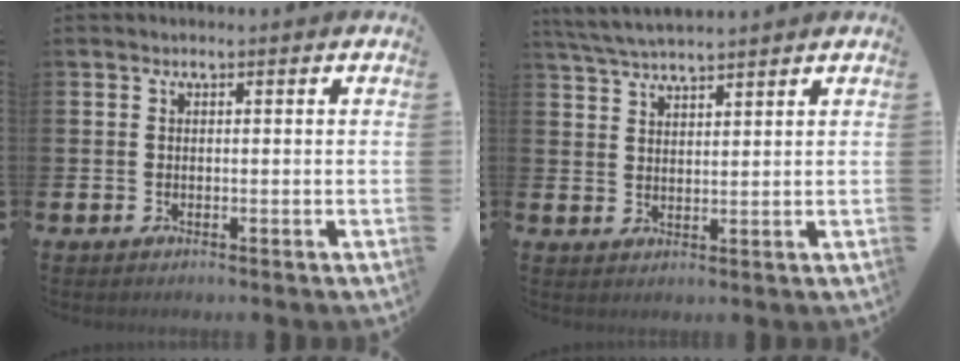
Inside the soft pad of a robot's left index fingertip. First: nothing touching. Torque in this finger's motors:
{"motor_torque": [0.48, -0.82, 0.78, 0.21]}